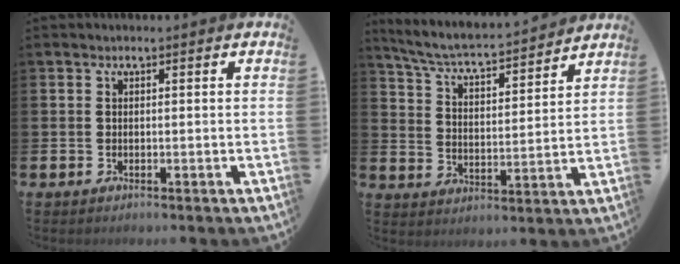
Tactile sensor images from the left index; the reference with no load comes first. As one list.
[{"total": 5.8, "force": [5.5, 0.3, 1.9], "torque": [-0.066, -0.046, 0.090]}]